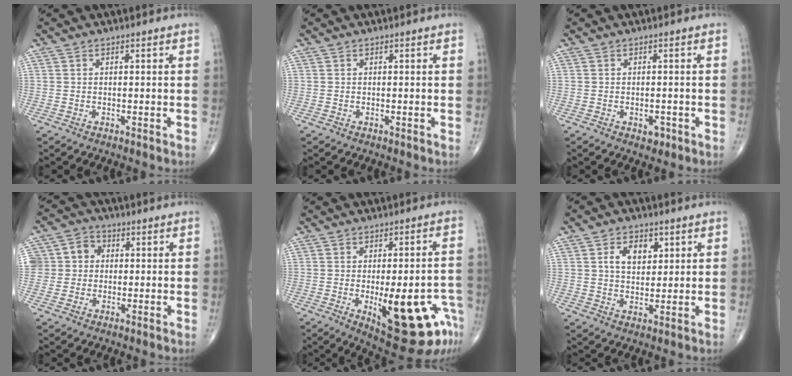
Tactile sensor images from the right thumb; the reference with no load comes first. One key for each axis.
{"total": 0.0}
{"total": 1.9, "fx": -0.8, "fy": 1.2, "fz": 1.2, "tx": -0.010, "ty": 0.001, "tz": -0.009}
{"total": 6.9, "fx": 0.6, "fy": 6.5, "fz": 2.3, "tx": -0.016, "ty": 0.019, "tz": 0.004}
{"total": 18.4, "fx": -6.9, "fy": 6.6, "fz": 15.7, "tx": -0.148, "ty": 0.019, "tz": -0.072}
{"total": 6.2, "fx": 2.2, "fy": 4.0, "fz": 4.2, "tx": -0.048, "ty": -0.010, "tz": 0.037}